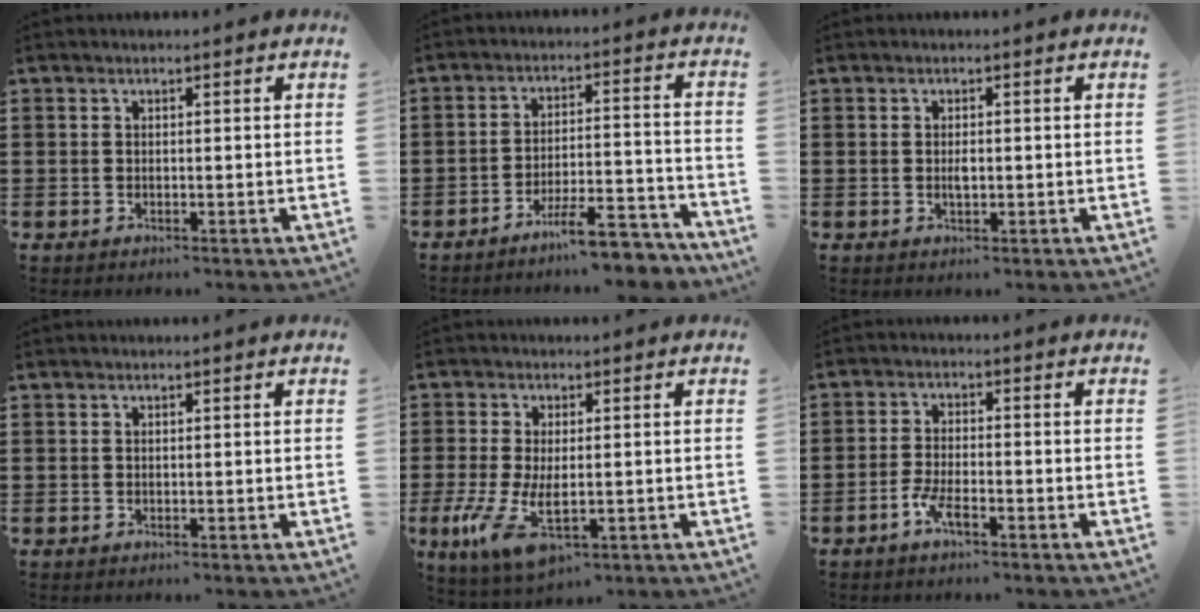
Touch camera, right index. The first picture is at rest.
{"total": 7.8, "force": [-6.7, 0.7, 3.9], "torque": [-0.054, 0.011, -0.119]}
{"total": 1.6, "force": [-0.1, 0.6, 1.5], "torque": [-0.028, 0.001, -0.003]}
{"total": 0.0}
{"total": 8.1, "force": [-1.8, 3.3, 7.2], "torque": [-0.163, -0.019, -0.030]}
{"total": 3.6, "force": [-2.3, 0.7, 2.6], "torque": [-0.074, -0.004, -0.052]}